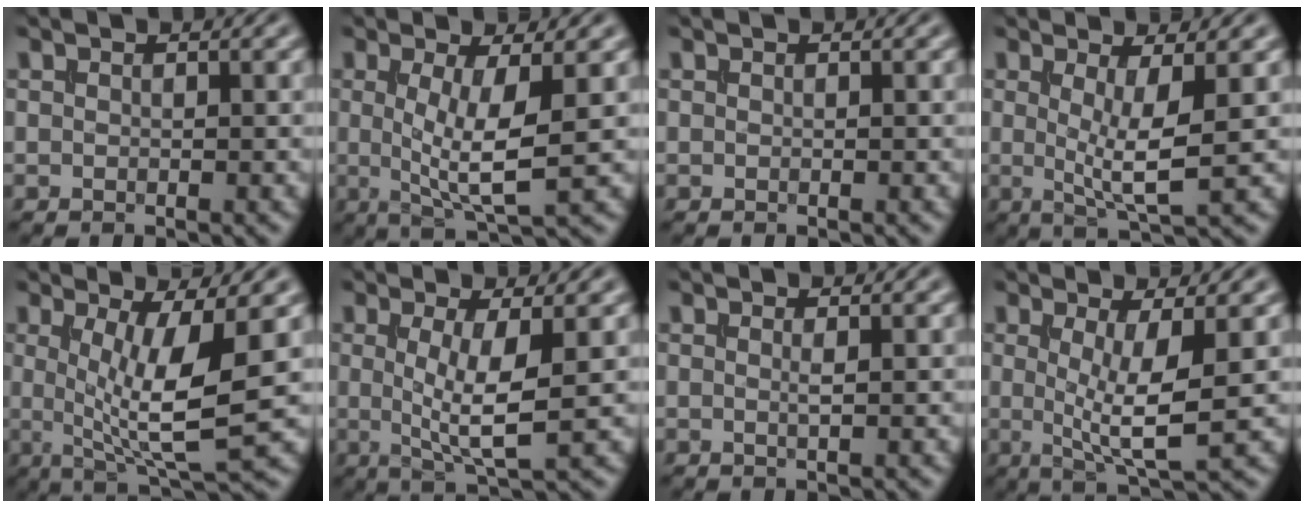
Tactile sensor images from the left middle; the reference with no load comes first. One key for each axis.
{"total": 5.4, "fx": 0.2, "fy": 1.2, "fz": 5.3, "tx": -0.097, "ty": -0.011, "tz": 0.004}
{"total": 0.0}
{"total": 4.4, "fx": 0.4, "fy": 0.9, "fz": 4.3, "tx": -0.074, "ty": -0.013, "tz": 0.006}
{"total": 7.7, "fx": 0.5, "fy": 1.9, "fz": 7.5, "tx": -0.124, "ty": -0.013, "tz": 0.012}
{"total": 4.8, "fx": 0.2, "fy": 1.0, "fz": 4.7, "tx": -0.089, "ty": -0.011, "tz": 0.005}
{"total": 0.7, "fx": 0.1, "fy": 0.1, "fz": 0.7, "tx": -0.011, "ty": 0.001, "tz": 0.000}
{"total": 5.4, "fx": 0.2, "fy": 1.2, "fz": 5.3, "tx": -0.090, "ty": -0.012, "tz": 0.004}